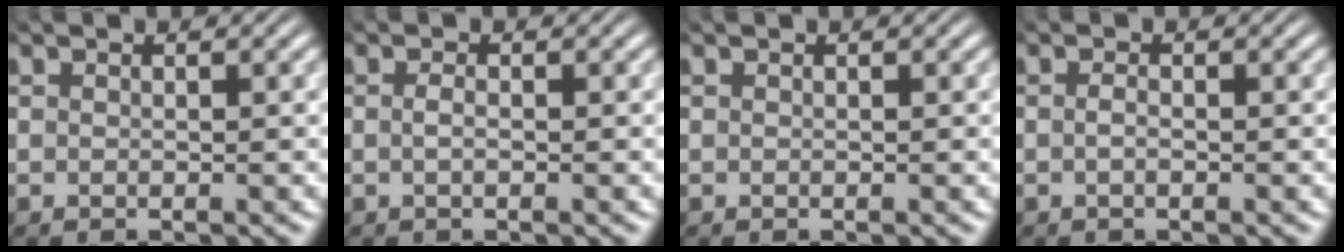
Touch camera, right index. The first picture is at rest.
{"total": 0.9, "force": [-0.5, -0.1, 0.7], "torque": [-0.021, -0.007, -0.006]}
{"total": 0.0}
{"total": 0.9, "force": [-0.5, 0.0, 0.7], "torque": [-0.018, -0.006, -0.008]}